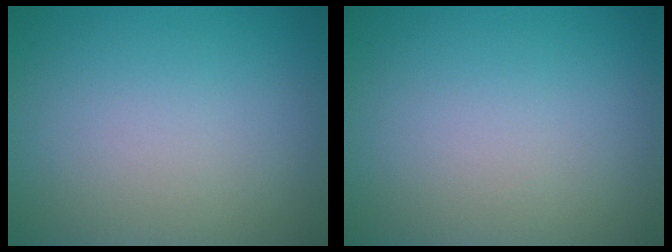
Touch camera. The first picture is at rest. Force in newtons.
{"total": 0.0}